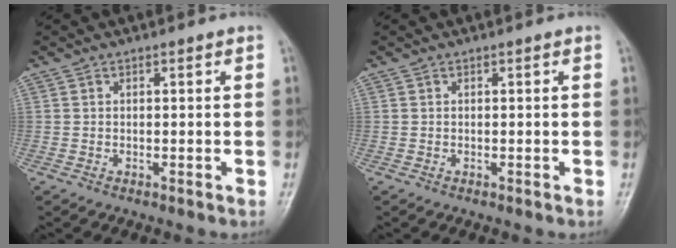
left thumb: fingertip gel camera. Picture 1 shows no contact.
{"total": 0.0}